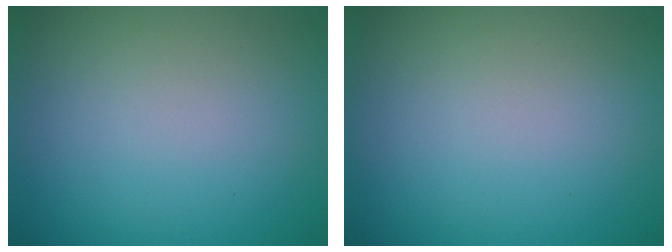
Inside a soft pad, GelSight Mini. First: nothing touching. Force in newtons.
{"total": 0.0}